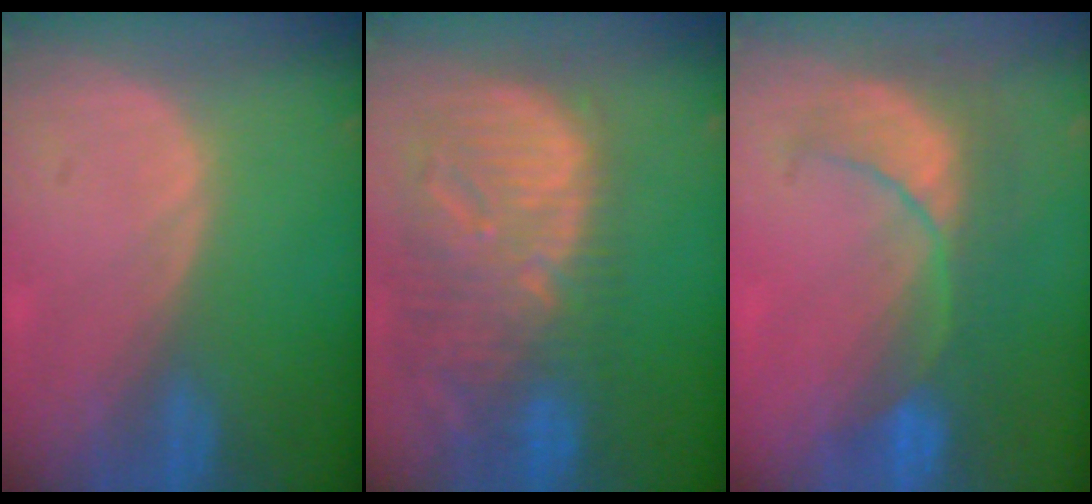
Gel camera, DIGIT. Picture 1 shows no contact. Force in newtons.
{"total": 13.3, "press": 11.6, "slide": 6.6}
{"total": 8.4, "press": 8.1, "slide": 2.2}